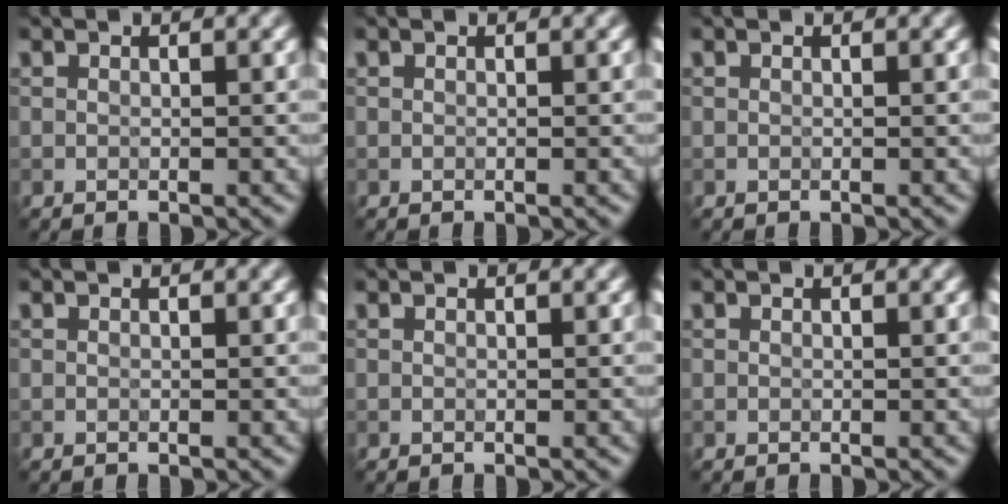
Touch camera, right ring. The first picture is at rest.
{"total": 0.0}
{"total": 0.0}
{"total": 0.0}
{"total": 0.0}
{"total": 0.0}